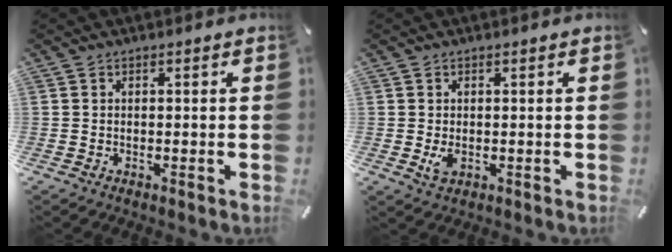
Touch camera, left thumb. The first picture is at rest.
{"total": 2.7, "force": [-0.3, 1.6, 2.2], "torque": [-0.044, -0.008, -0.009]}